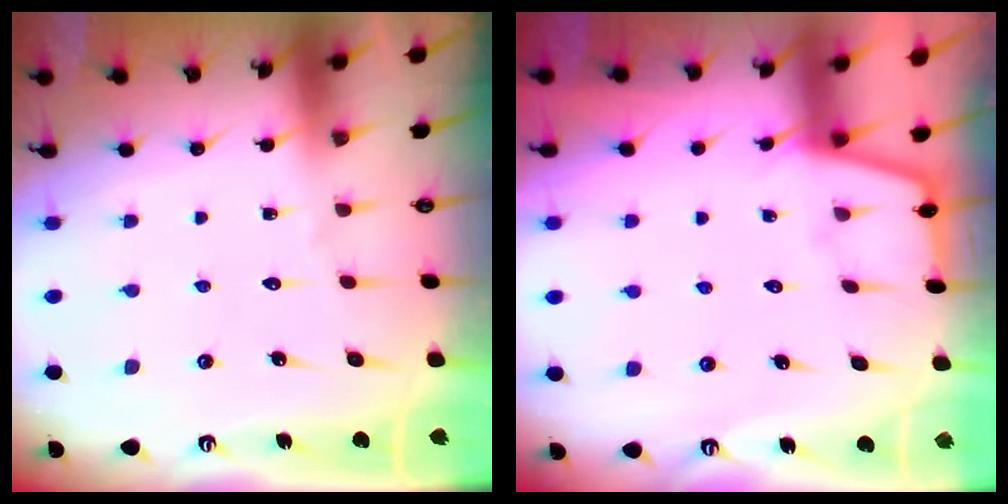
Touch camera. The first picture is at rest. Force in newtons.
{"total": 2.3, "press": 2.3, "slide": 0.4}